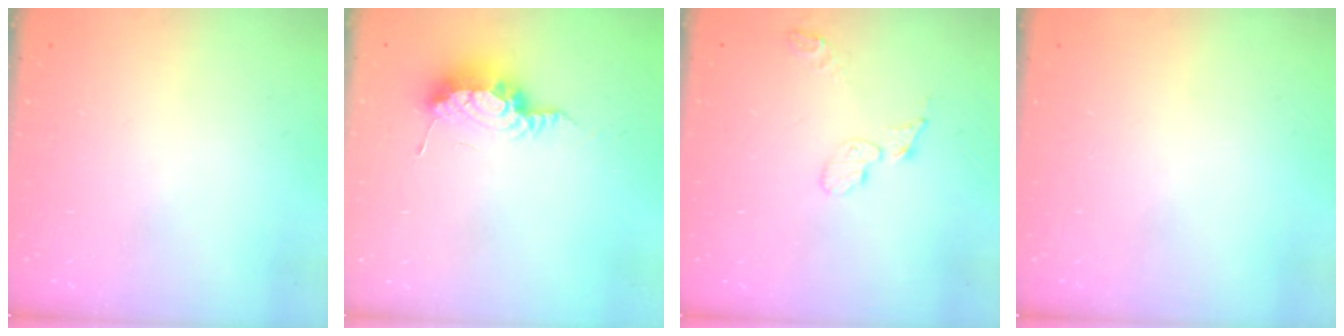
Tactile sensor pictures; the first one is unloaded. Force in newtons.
{"total": 8.5, "press": 8.3, "slide": 1.6}
{"total": 5.8, "press": 5.8, "slide": 0.2}
{"total": 0.0}